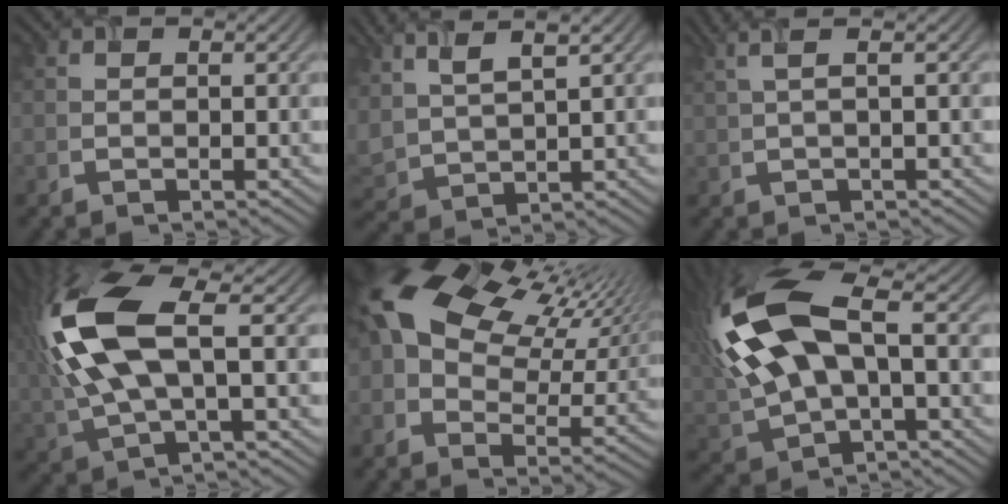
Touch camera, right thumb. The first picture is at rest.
{"total": 7.1, "force": [4.2, 2.7, 5.0], "torque": [-0.145, 0.007, 0.092]}
{"total": 3.3, "force": [1.1, 0.7, 3.0], "torque": [-0.048, 0.012, 0.013]}
{"total": 13.6, "force": [2.1, 5.9, 12.1], "torque": [-0.297, 0.003, 0.042]}
{"total": 17.0, "force": [6.8, 10.2, 11.8], "torque": [-0.240, 0.024, 0.131]}
{"total": 16.4, "force": [3.3, 8.3, 13.8], "torque": [-0.337, -0.001, 0.068]}